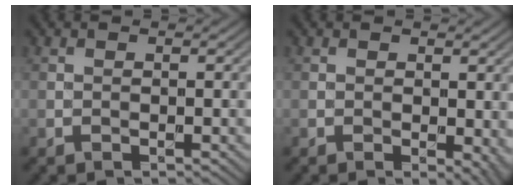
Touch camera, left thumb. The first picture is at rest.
{"total": 2.9, "force": [-0.2, 1.6, 2.5], "torque": [-0.024, -0.006, -0.001]}